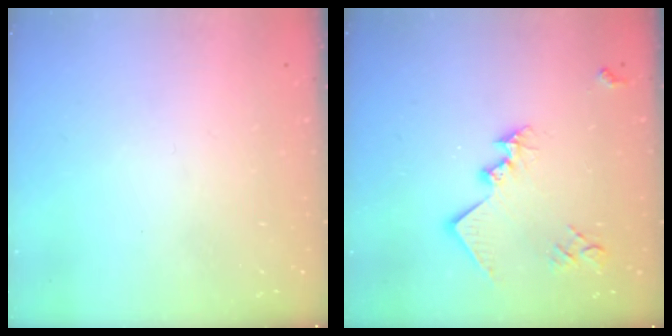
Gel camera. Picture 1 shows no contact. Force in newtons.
{"total": 15.7, "press": 15.7, "slide": 0.5}